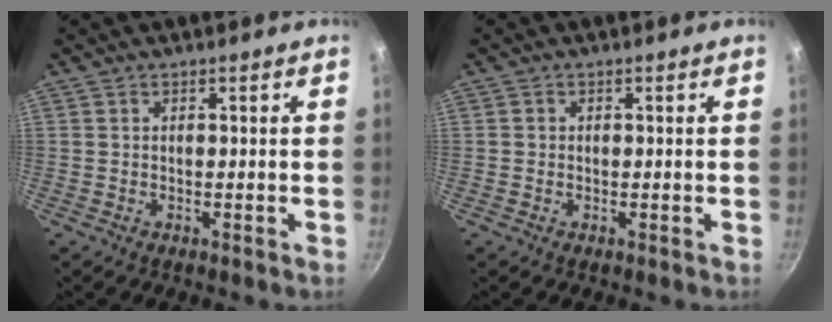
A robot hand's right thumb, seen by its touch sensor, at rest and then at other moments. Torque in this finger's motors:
{"motor_torque": [-0.20, 0.37, -0.17, 0.06, -0.02]}